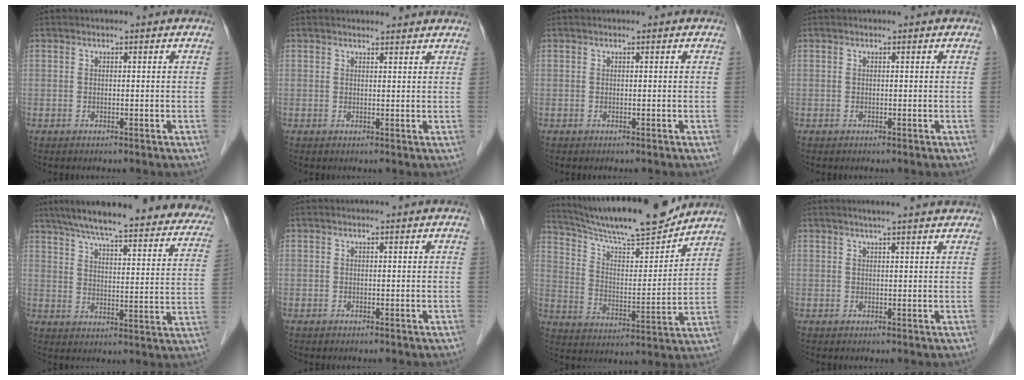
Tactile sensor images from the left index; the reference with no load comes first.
{"total": 3.9, "force": [3.8, 0.9, 0.7], "torque": [-0.010, 0.011, 0.040]}
{"total": 0.0}
{"total": 0.0}
{"total": 30.2, "force": [25.7, 5.0, 15.1], "torque": [-0.219, -0.027, 0.312]}
{"total": 0.0}
{"total": 18.0, "force": [16.5, 1.4, 7.0], "torque": [-0.126, -0.007, 0.264]}
{"total": 6.7, "force": [5.8, 0.7, 3.4], "torque": [-0.046, 0.020, 0.068]}